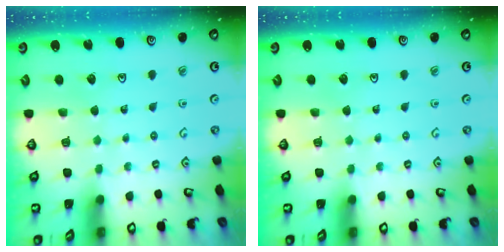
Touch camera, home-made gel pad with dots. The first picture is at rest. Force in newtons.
{"total": 0.0}